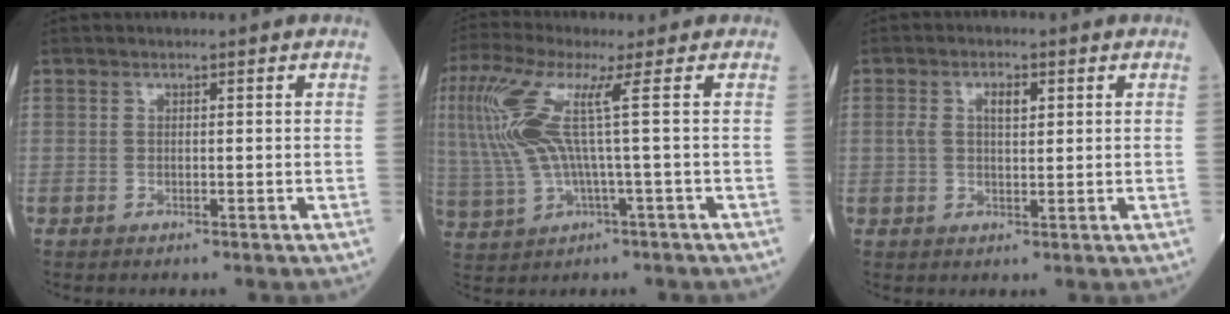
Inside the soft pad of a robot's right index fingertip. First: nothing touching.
{"total": 11.7, "force": [2.7, 0.5, 11.4], "torque": [-0.271, 0.014, 0.056]}
{"total": 3.7, "force": [1.2, 1.5, 3.2], "torque": [-0.065, 0.010, 0.021]}